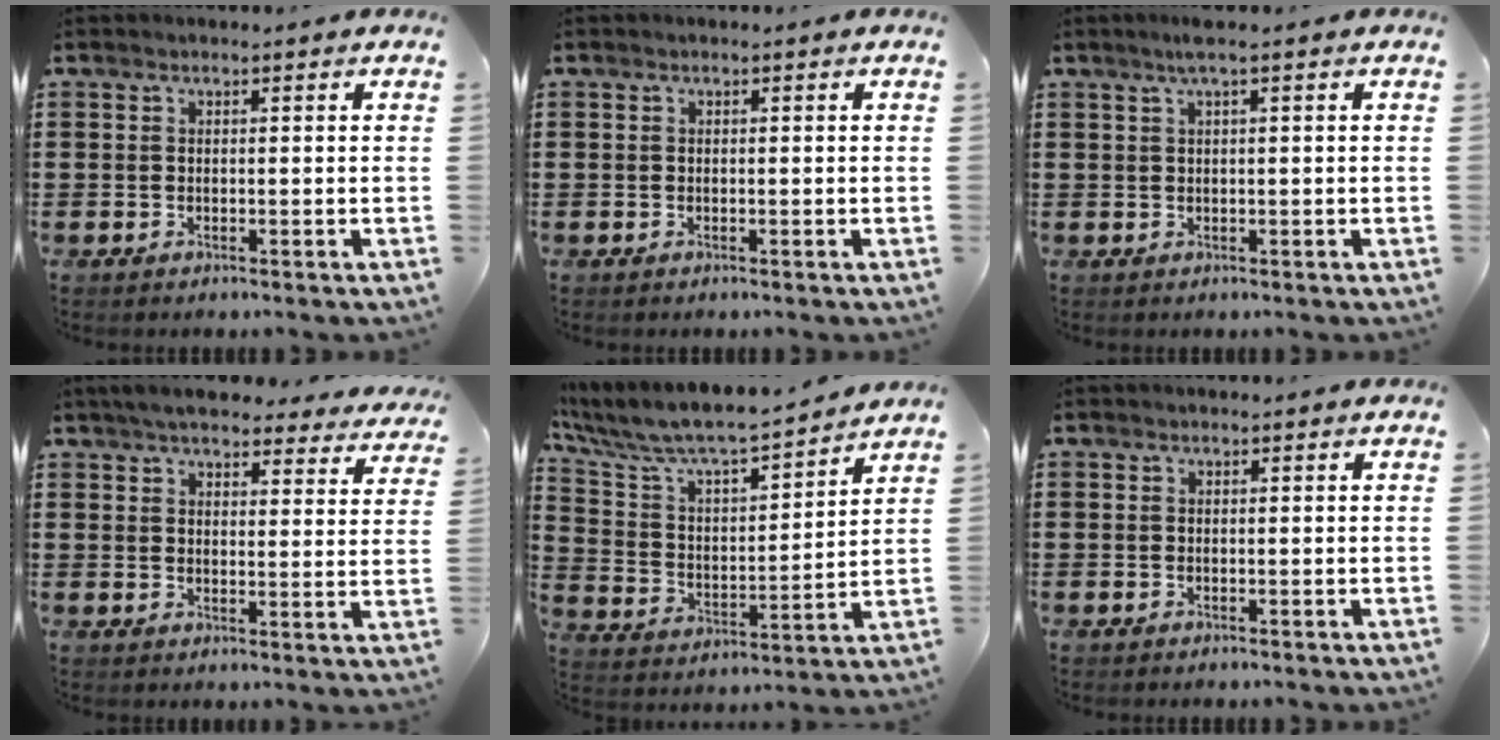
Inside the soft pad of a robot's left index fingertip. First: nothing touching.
{"total": 0.0}
{"total": 1.8, "force": [0.9, -0.1, 1.6], "torque": [-0.032, 0.001, 0.015]}
{"total": 5.0, "force": [4.7, 0.7, 1.4], "torque": [-0.047, -0.014, 0.084]}
{"total": 6.7, "force": [6.1, 0.8, 2.6], "torque": [-0.082, -0.050, 0.096]}
{"total": 0.0}